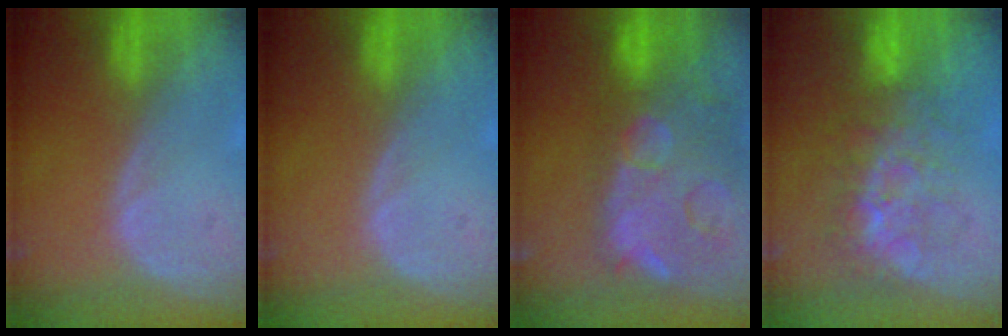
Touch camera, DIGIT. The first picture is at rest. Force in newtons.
{"total": 0.0}
{"total": 15.0, "press": 11.9, "slide": 9.0}
{"total": 8.0, "press": 7.5, "slide": 2.8}